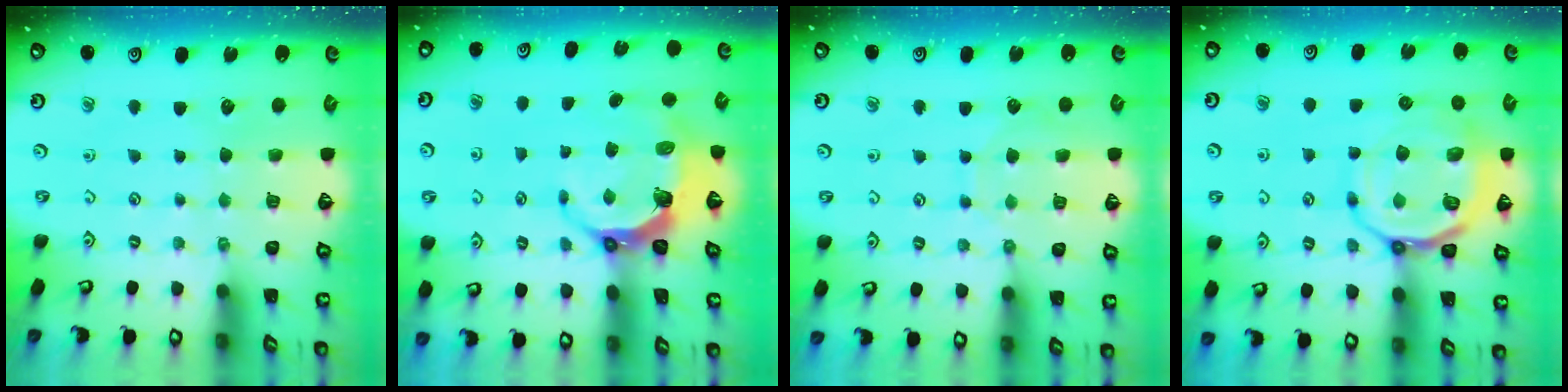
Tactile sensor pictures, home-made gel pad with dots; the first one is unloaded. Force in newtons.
{"total": 7.6, "press": 6.1, "slide": 4.5}
{"total": 7.8, "press": 7.8, "slide": 0.6}
{"total": 15.1, "press": 14.9, "slide": 2.1}